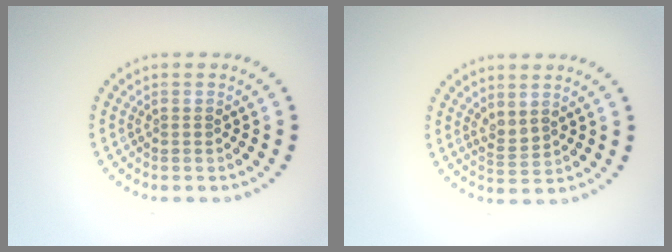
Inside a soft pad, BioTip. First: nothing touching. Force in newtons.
{"total": 1.4, "press": 1.1, "slide": 0.8}